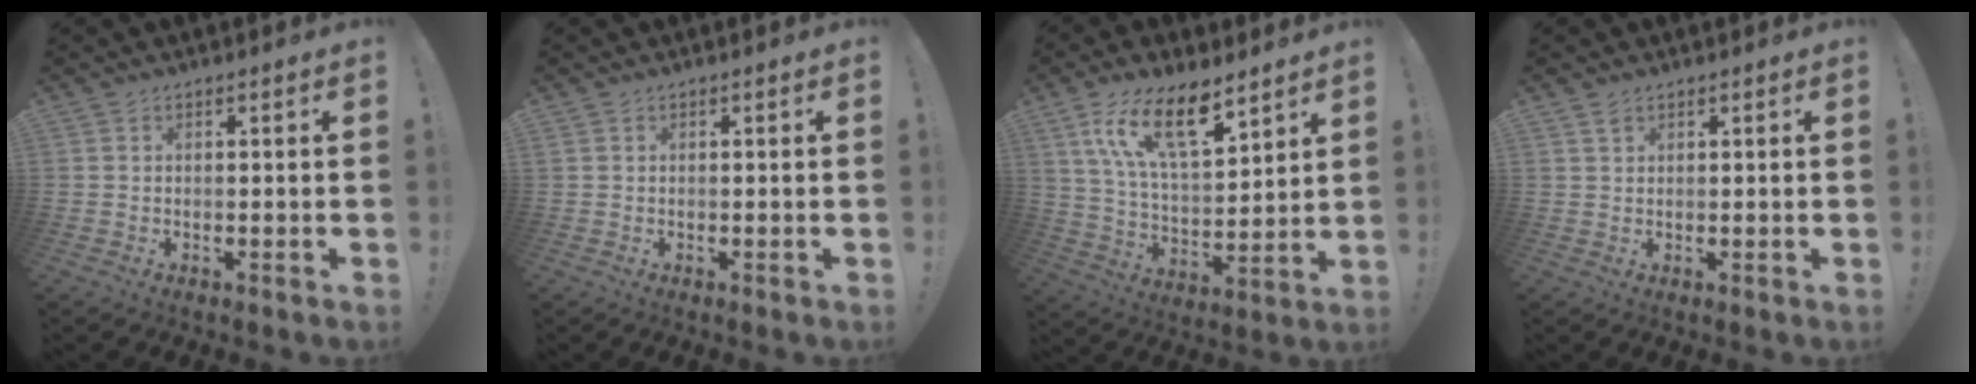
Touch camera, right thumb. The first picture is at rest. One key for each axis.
{"total": 0.0}
{"total": 17.3, "fx": 10.6, "fy": 5.9, "fz": 12.3, "tx": -0.232, "ty": -0.056, "tz": 0.183}
{"total": 1.5, "fx": 1.1, "fy": 0.7, "fz": 0.7, "tx": -0.003, "ty": -0.006, "tz": 0.019}